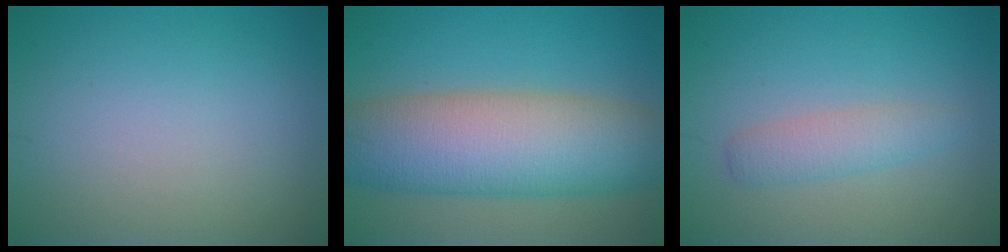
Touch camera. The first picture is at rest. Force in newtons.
{"total": 11.3, "press": 11.2, "slide": 0.4}
{"total": 2.3, "press": 2.3, "slide": 0.0}